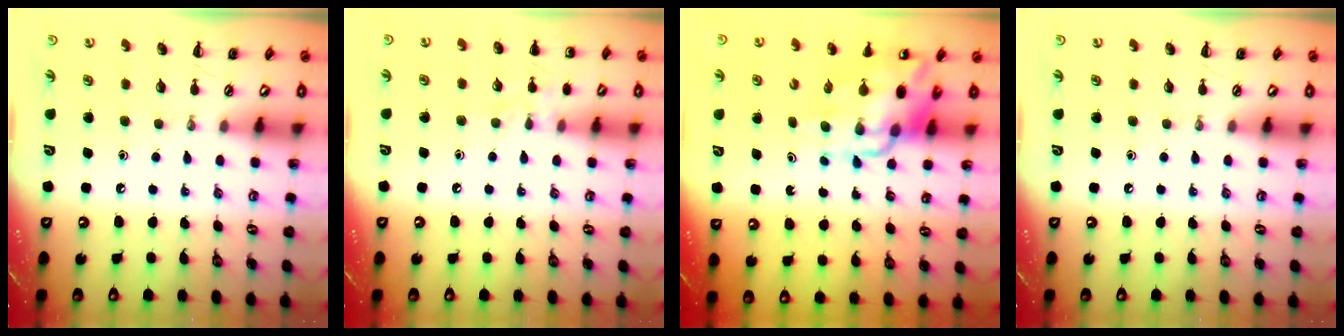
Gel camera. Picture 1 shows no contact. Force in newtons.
{"total": 6.8, "press": 6.5, "slide": 2.0}
{"total": 13.2, "press": 12.7, "slide": 3.6}
{"total": 0.0}